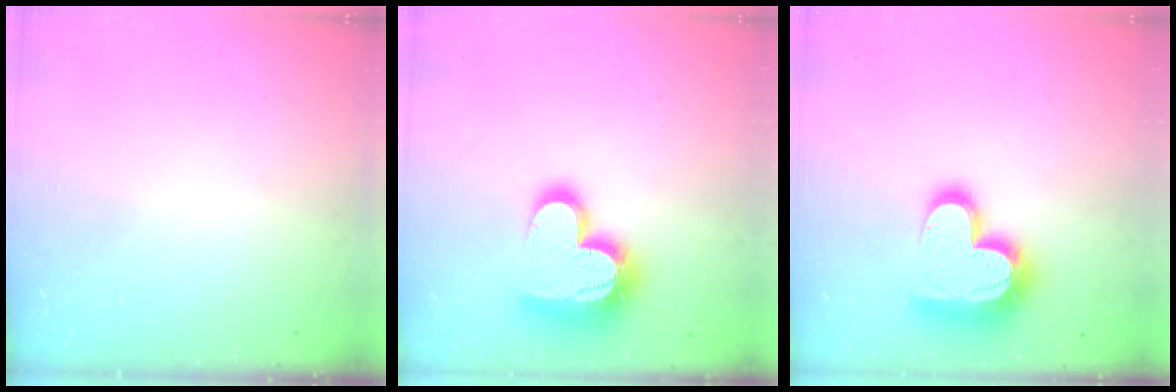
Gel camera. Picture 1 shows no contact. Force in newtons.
{"total": 20.1, "press": 20.0, "slide": 1.4}
{"total": 19.2, "press": 19.2, "slide": 1.5}